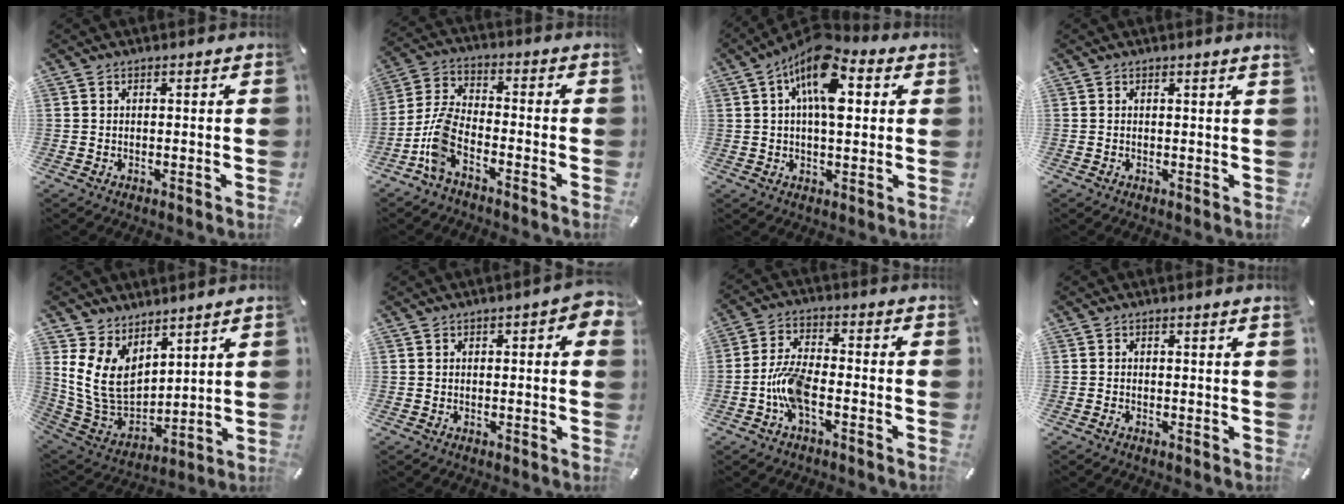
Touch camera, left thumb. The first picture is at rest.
{"total": 8.5, "force": [-5.2, 3.3, 6.0], "torque": [-0.155, -0.005, -0.103]}
{"total": 13.0, "force": [4.4, 6.6, 10.3], "torque": [-0.164, -0.015, 0.074]}
{"total": 0.6, "force": [0.3, -0.2, 0.5], "torque": [-0.009, -0.002, 0.004]}
{"total": 11.5, "force": [4.9, 8.6, 5.7], "torque": [-0.149, -0.039, 0.100]}
{"total": 2.6, "force": [0.3, 1.3, 2.2], "torque": [-0.025, 0.002, 0.000]}
{"total": 8.0, "force": [-3.4, 3.3, 6.5], "torque": [-0.139, 0.007, -0.063]}
{"total": 0.7, "force": [-0.1, -0.1, 0.7], "torque": [-0.011, -0.006, -0.001]}